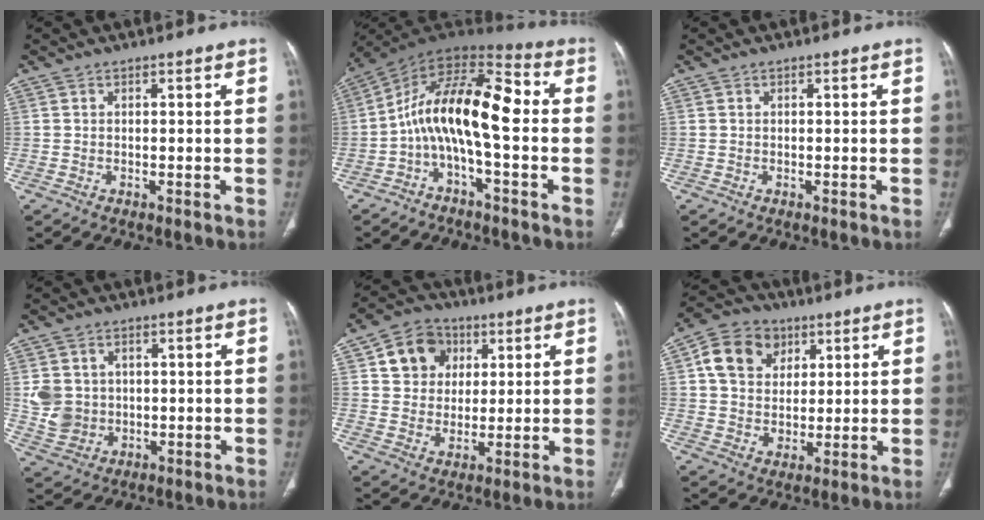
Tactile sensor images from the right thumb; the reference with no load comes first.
{"total": 15.4, "force": [-2.0, 6.1, 14.0], "torque": [-0.228, 0.076, -0.045]}
{"total": 0.0}
{"total": 4.6, "force": [0.3, 4.1, 2.1], "torque": [-0.030, 0.001, 0.013]}
{"total": 10.5, "force": [3.7, 8.8, 4.4], "torque": [-0.042, -0.007, 0.063]}
{"total": 12.3, "force": [4.2, 10.1, 5.7], "torque": [-0.080, -0.005, 0.072]}